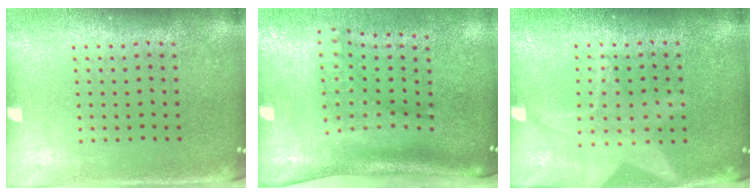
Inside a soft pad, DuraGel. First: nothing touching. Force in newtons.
{"total": 2.1, "press": 1.5, "slide": 1.4}
{"total": 1.3, "press": 1.2, "slide": 0.4}